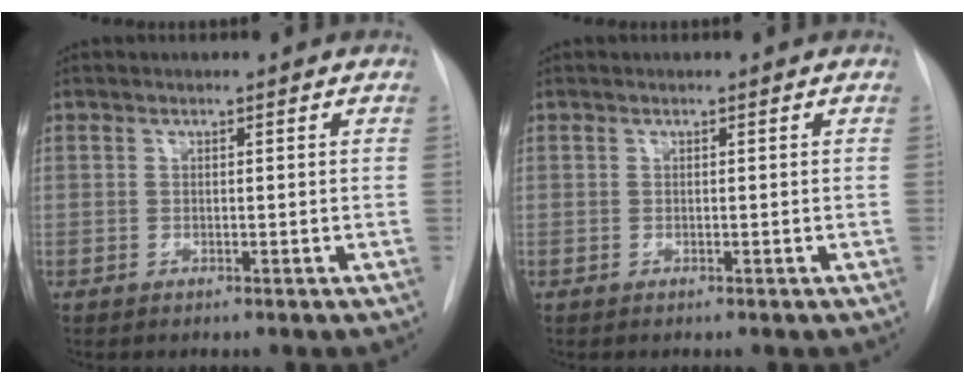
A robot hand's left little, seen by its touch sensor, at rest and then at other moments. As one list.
[{"total": 0.0}]